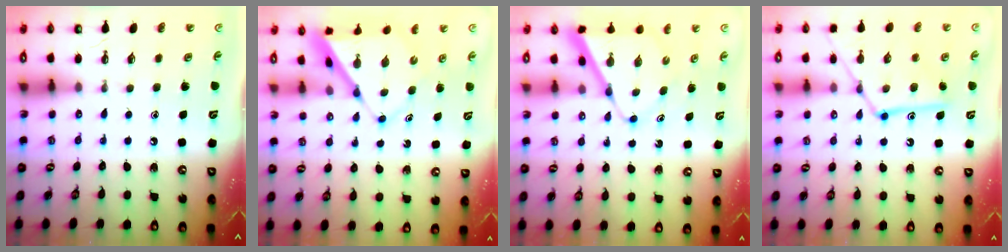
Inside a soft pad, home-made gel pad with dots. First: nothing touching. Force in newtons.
{"total": 7.9, "press": 7.9, "slide": 0.7}
{"total": 8.8, "press": 8.8, "slide": 0.9}
{"total": 13.9, "press": 13.8, "slide": 0.9}